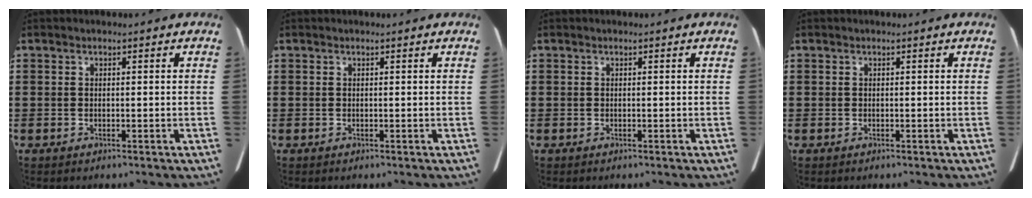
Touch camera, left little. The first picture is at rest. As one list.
[{"total": 0.0}, {"total": 0.0}, {"total": 0.0}]